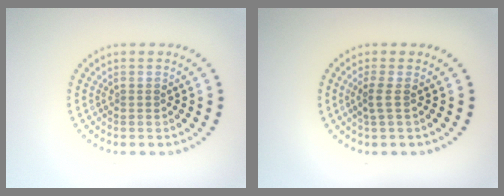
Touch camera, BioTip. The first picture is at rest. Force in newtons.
{"total": 1.6, "press": 1.1, "slide": 1.1}